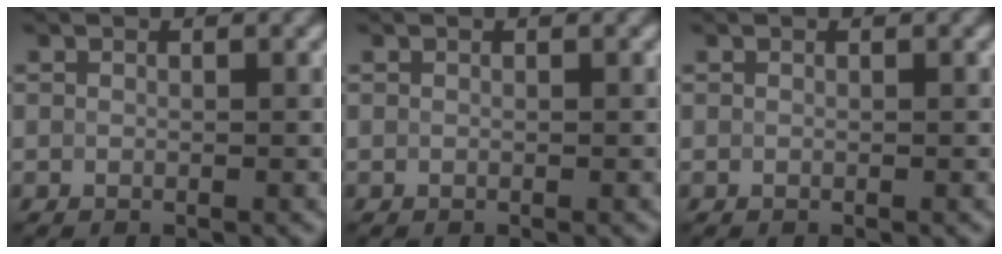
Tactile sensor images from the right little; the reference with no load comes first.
{"total": 0.0}
{"total": 0.0}